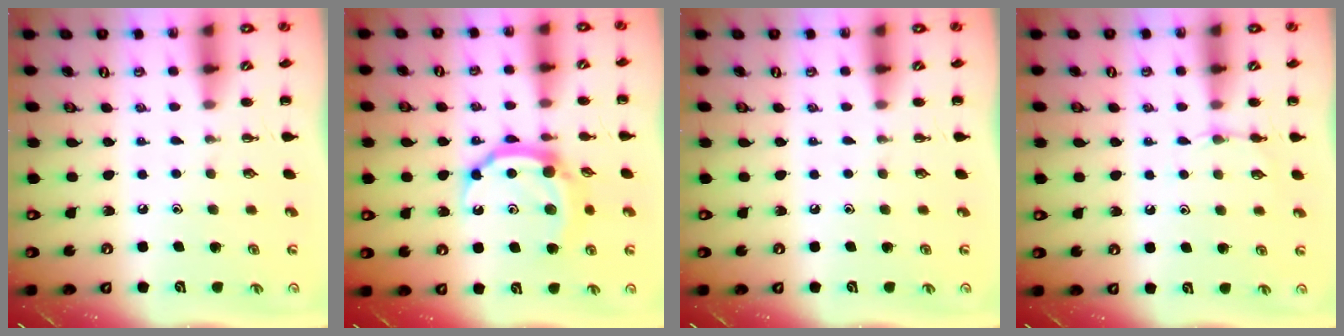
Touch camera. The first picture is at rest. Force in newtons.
{"total": 9.7, "press": 9.7, "slide": 0.4}
{"total": 0.0}
{"total": 3.6, "press": 3.4, "slide": 1.4}